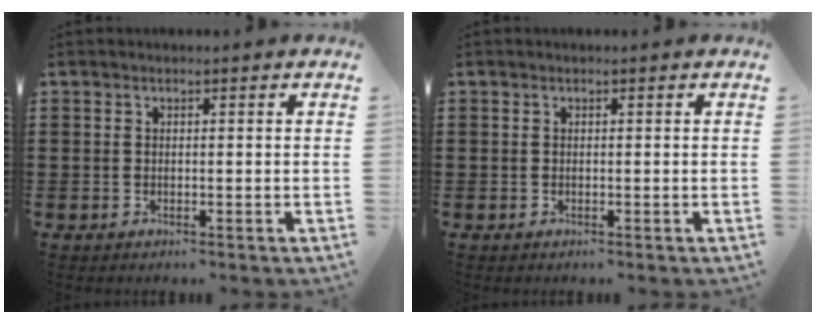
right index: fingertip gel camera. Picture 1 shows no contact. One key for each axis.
{"total": 0.0}